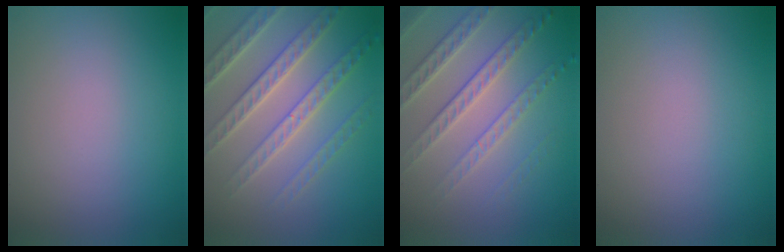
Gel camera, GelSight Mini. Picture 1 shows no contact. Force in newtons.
{"total": 6.2, "press": 5.0, "slide": 3.8}
{"total": 4.4, "press": 3.9, "slide": 2.1}
{"total": 0.0}